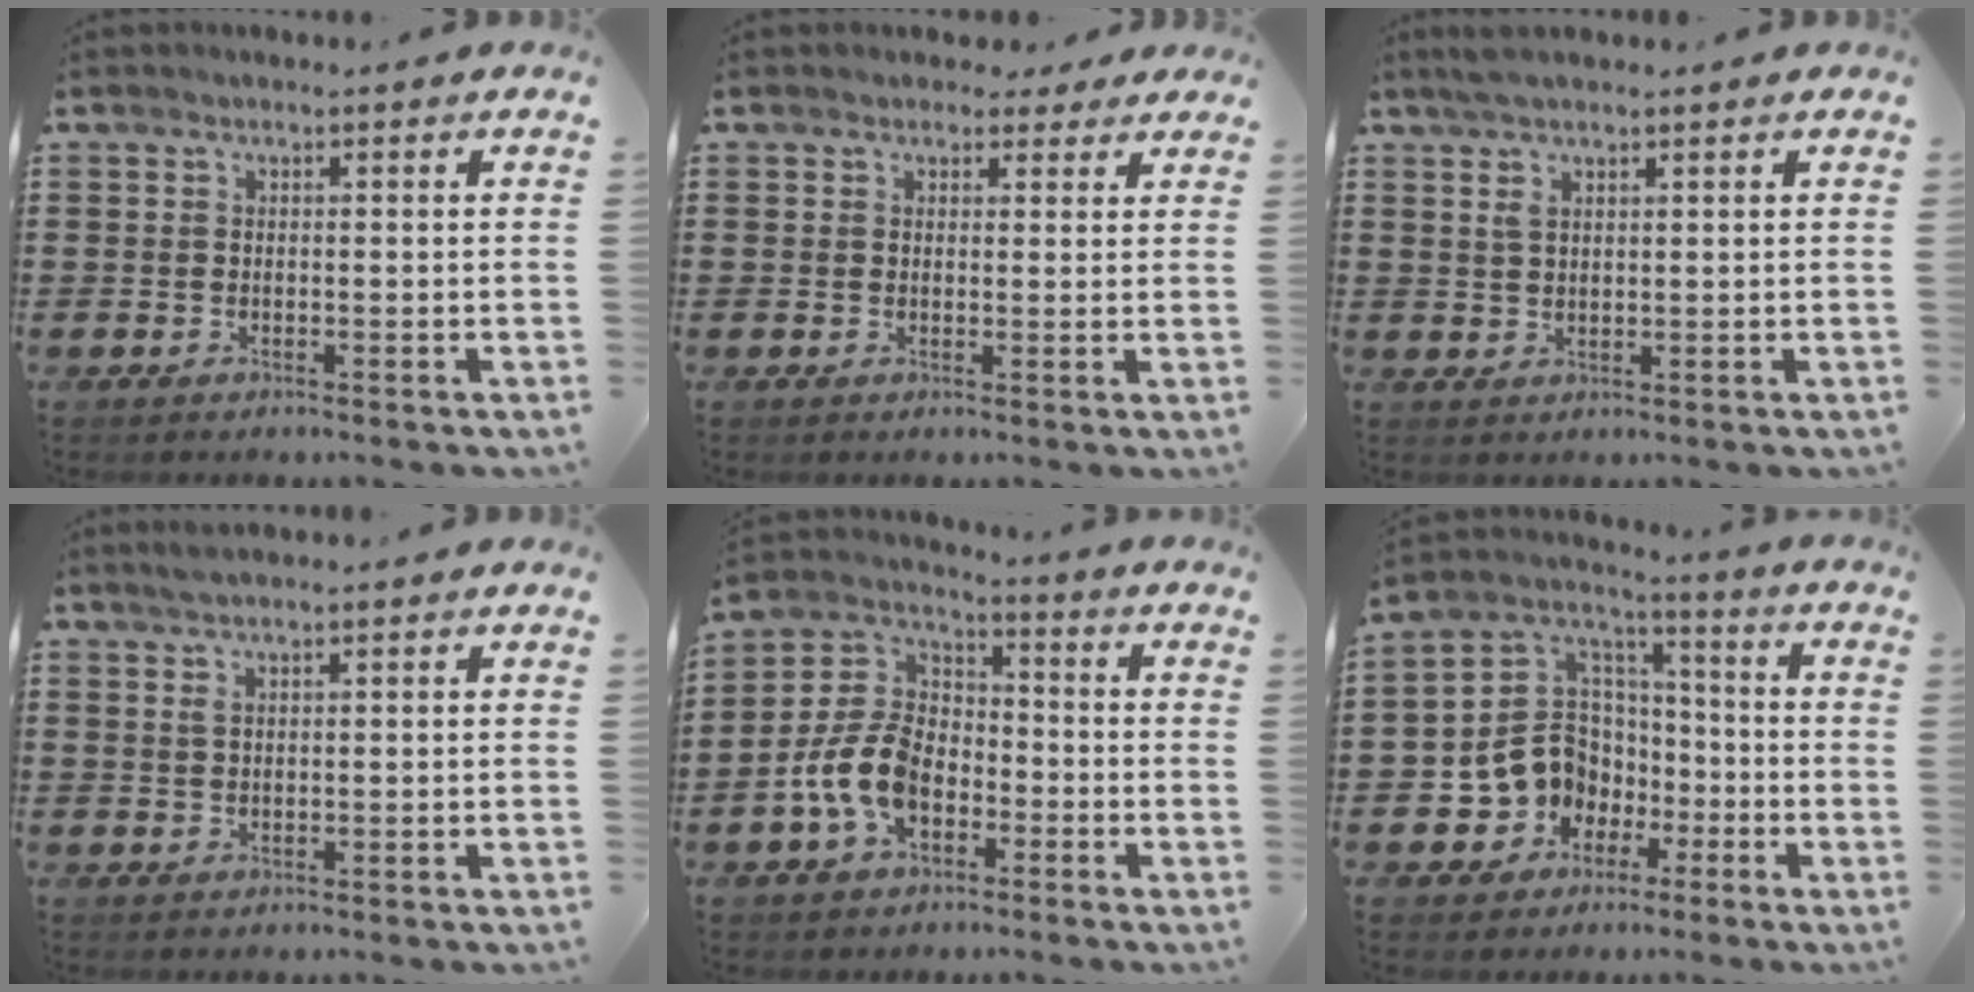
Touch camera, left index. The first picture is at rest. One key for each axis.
{"total": 2.1, "fx": 1.7, "fy": 1.2, "fz": 0.5, "tx": -0.008, "ty": 0.005, "tz": 0.029}
{"total": 2.8, "fx": 1.8, "fy": 0.7, "fz": 2.0, "tx": -0.043, "ty": 0.004, "tz": 0.031}
{"total": 1.7, "fx": 1.0, "fy": 0.2, "fz": 1.3, "tx": -0.028, "ty": 0.001, "tz": 0.018}
{"total": 9.9, "fx": -3.9, "fy": 6.1, "fz": 6.7, "tx": -0.179, "ty": 0.001, "tz": -0.084}
{"total": 9.5, "fx": -3.0, "fy": 8.7, "fz": 2.2, "tx": -0.093, "ty": 0.004, "tz": -0.057}